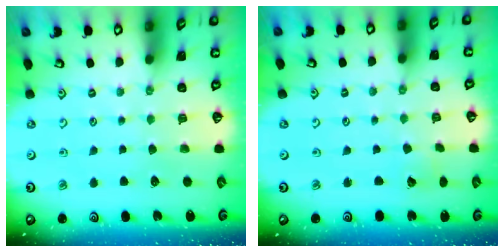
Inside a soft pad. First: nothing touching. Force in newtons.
{"total": 1.4, "press": 1.4, "slide": 0.1}